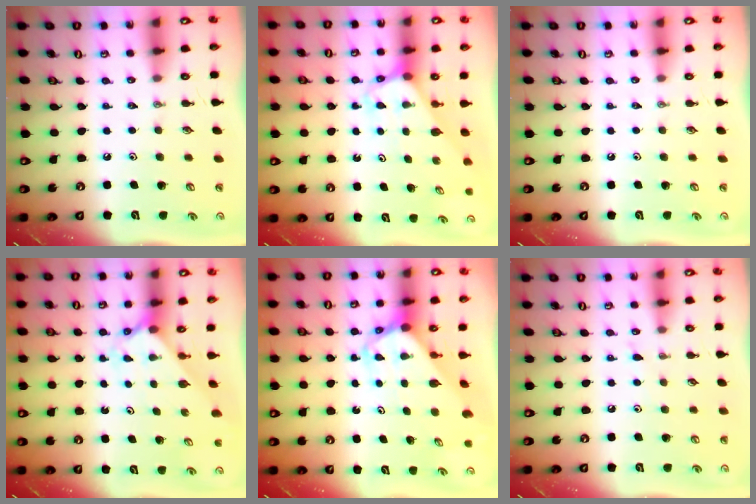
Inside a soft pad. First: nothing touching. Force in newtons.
{"total": 3.2, "press": 3.2, "slide": 0.2}
{"total": 0.0}
{"total": 2.1, "press": 2.1, "slide": 0.2}
{"total": 2.8, "press": 2.8, "slide": 0.2}
{"total": 3.0, "press": 2.9, "slide": 0.4}